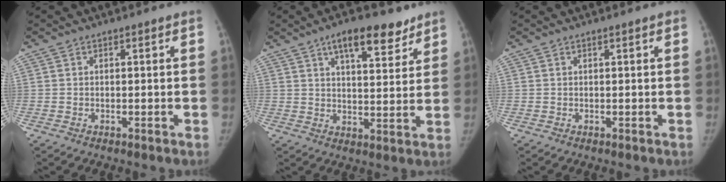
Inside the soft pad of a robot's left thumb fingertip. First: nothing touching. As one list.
[{"total": 10.7, "force": [6.9, 4.3, 7.0], "torque": [-0.078, -0.033, 0.105]}, {"total": 0.0}]